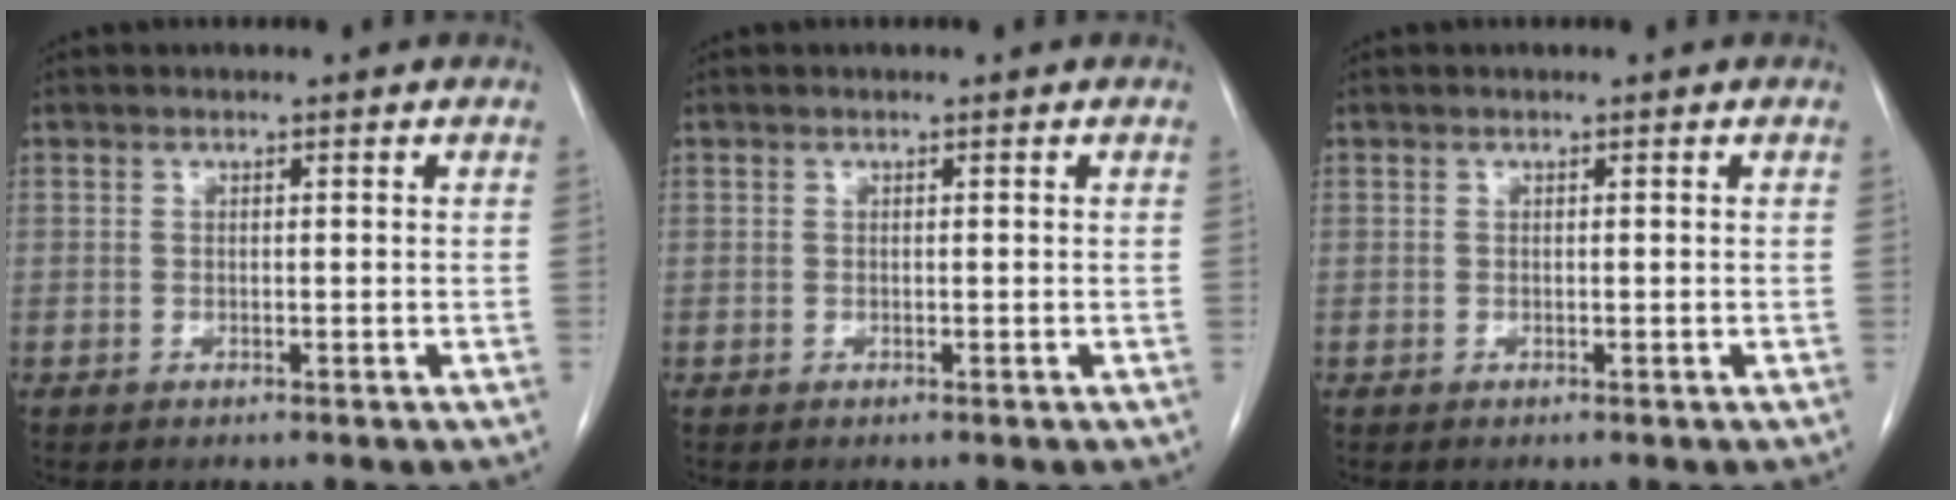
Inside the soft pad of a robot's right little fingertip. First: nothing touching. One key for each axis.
{"total": 0.0}
{"total": 0.0}